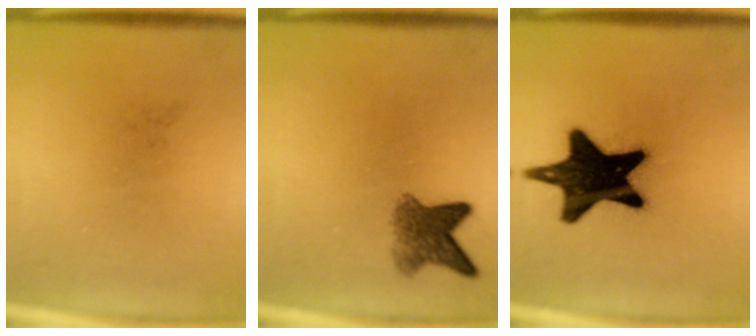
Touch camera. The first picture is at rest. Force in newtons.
{"total": 4.8}
{"total": 20.1}